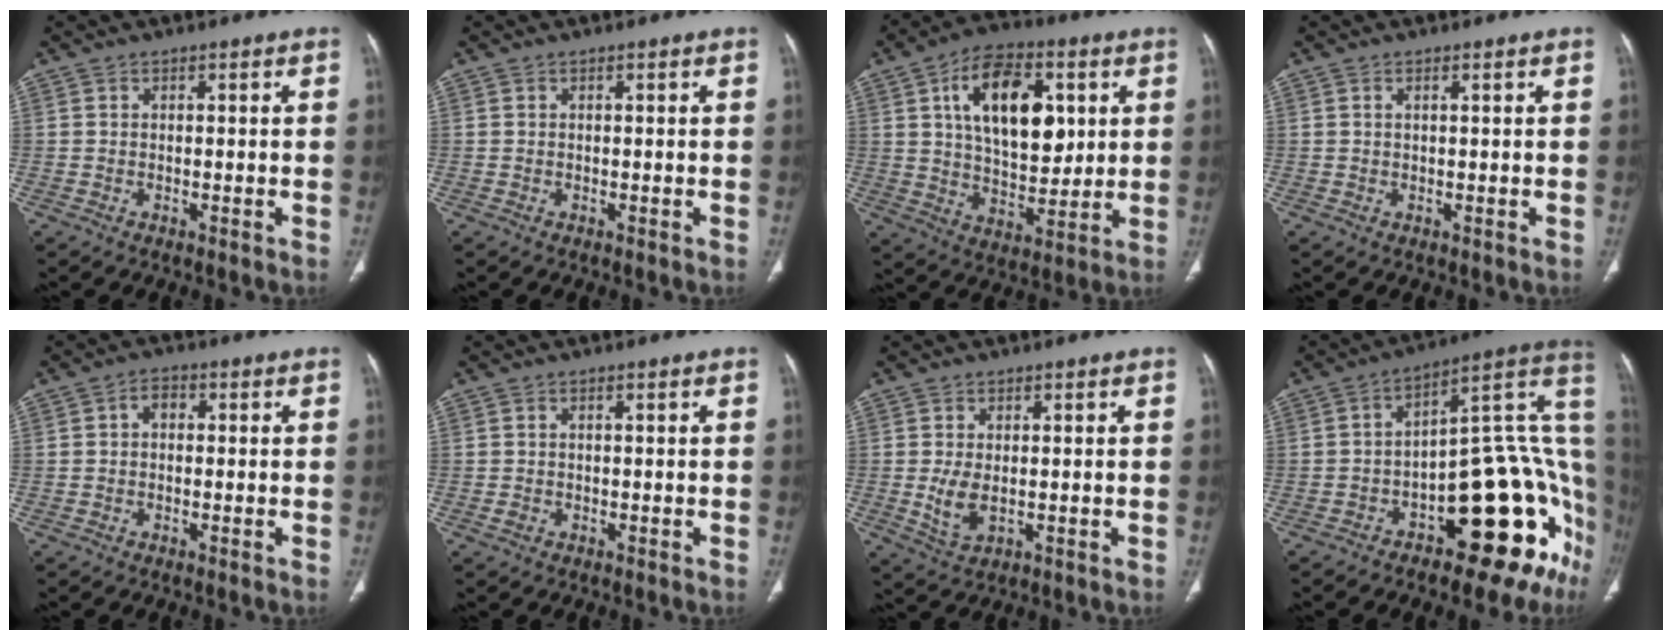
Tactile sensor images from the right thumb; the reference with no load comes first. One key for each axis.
{"total": 0.0}
{"total": 18.7, "fx": 5.6, "fy": 10.6, "fz": 14.4, "tx": -0.189, "ty": -0.020, "tz": 0.093}
{"total": 0.5, "fx": 0.2, "fy": -0.1, "fz": 0.4, "tx": -0.013, "ty": 0.004, "tz": 0.004}
{"total": 2.6, "fx": 0.2, "fy": 1.9, "fz": 1.7, "tx": -0.017, "ty": 0.008, "tz": -0.003}
{"total": 0.6, "fx": -0.2, "fy": 0.5, "fz": 0.3, "tx": -0.006, "ty": 0.000, "tz": -0.004}
{"total": 4.3, "fx": -0.2, "fy": 2.2, "fz": 3.7, "tx": -0.075, "ty": -0.014, "tz": 0.004}
{"total": 26.0, "fx": -8.6, "fy": 11.1, "fz": 21.8, "tx": -0.177, "ty": 0.070, "tz": -0.113}